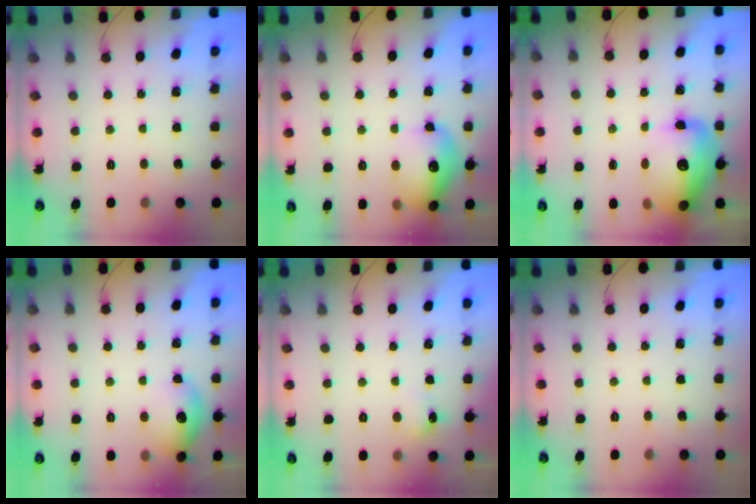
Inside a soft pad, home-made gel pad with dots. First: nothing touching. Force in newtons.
{"total": 15.0, "press": 14.9, "slide": 1.4}
{"total": 17.3, "press": 16.8, "slide": 3.9}
{"total": 10.7, "press": 10.6, "slide": 1.2}
{"total": 5.8, "press": 5.5, "slide": 1.7}
{"total": 0.0}